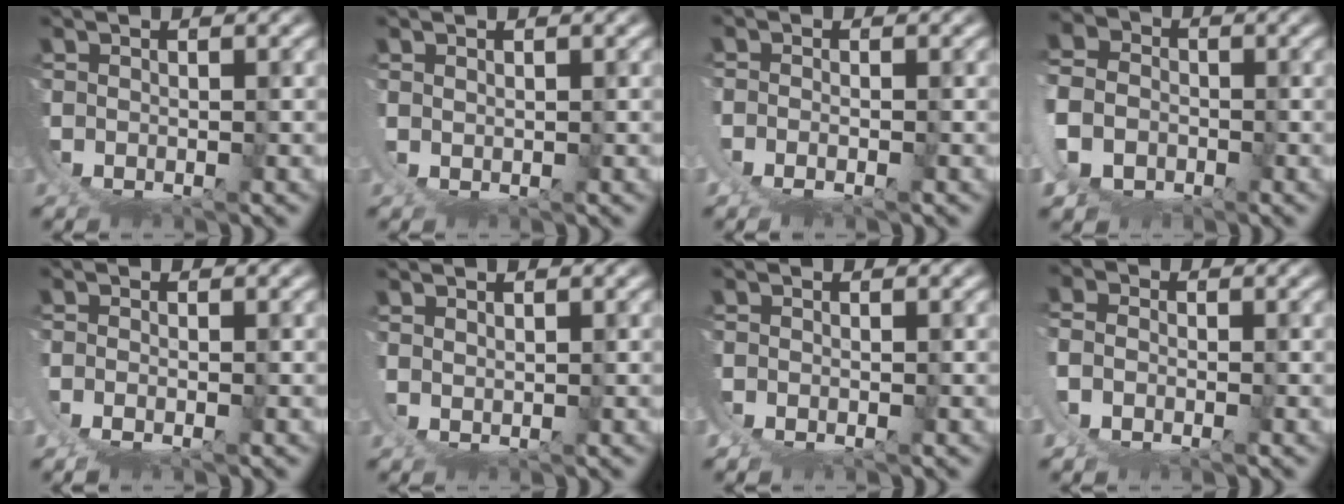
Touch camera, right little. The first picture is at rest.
{"total": 1.0, "force": [1.0, -0.1, -0.1], "torque": [0.000, 0.003, 0.015]}
{"total": 1.5, "force": [-0.1, 0.7, 1.3], "torque": [-0.033, -0.009, 0.004]}
{"total": 9.3, "force": [0.9, 8.3, 4.0], "torque": [-0.121, -0.025, 0.007]}
{"total": 1.4, "force": [-0.3, 0.8, 1.2], "torque": [-0.029, -0.007, -0.002]}
{"total": 1.3, "force": [1.3, -0.3, -0.1], "torque": [-0.002, 0.003, 0.021]}
{"total": 0.8, "force": [0.0, 0.5, 0.6], "torque": [-0.018, -0.002, -0.001]}
{"total": 3.8, "force": [0.7, 3.3, 1.7], "torque": [-0.055, -0.005, 0.008]}